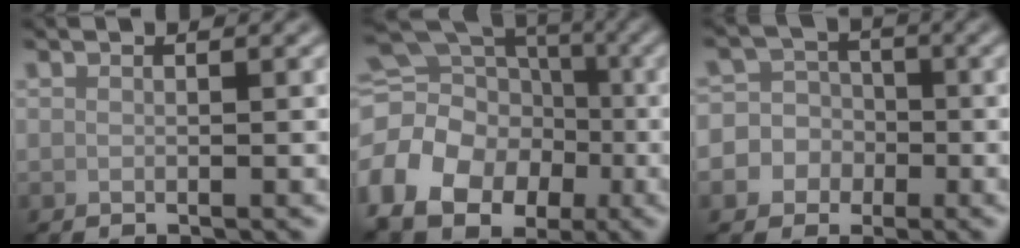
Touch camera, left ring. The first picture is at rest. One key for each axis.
{"total": 14.2, "fx": -3.8, "fy": 11.5, "fz": 7.4, "tx": -0.162, "ty": -0.004, "tz": -0.082}
{"total": 8.1, "fx": -2.1, "fy": 7.6, "fz": 1.6, "tx": -0.037, "ty": 0.006, "tz": -0.068}